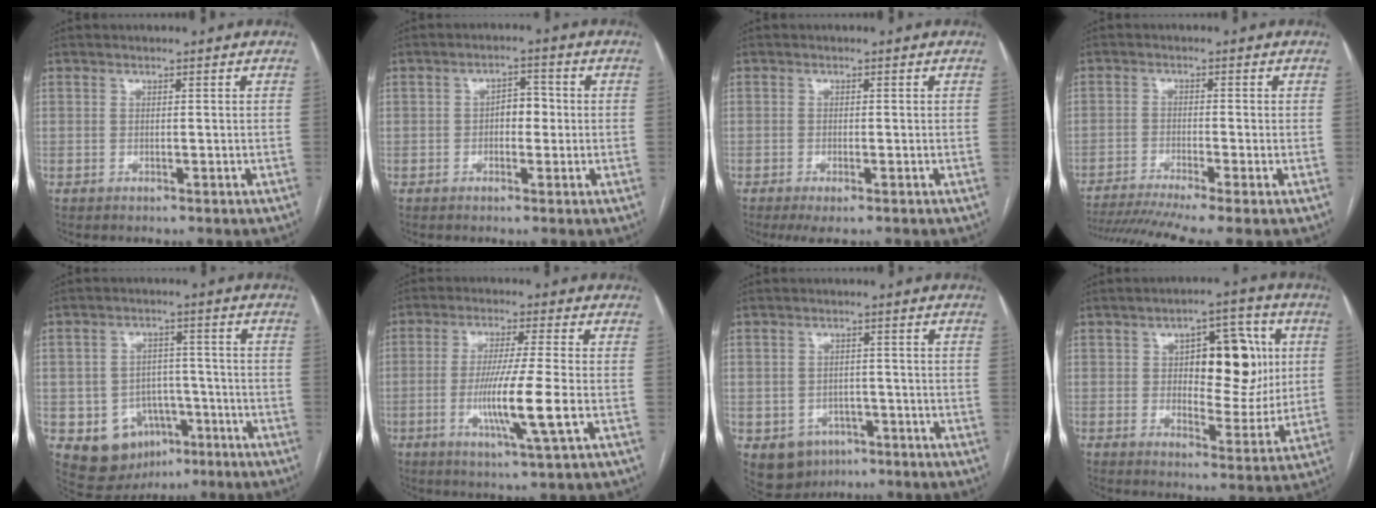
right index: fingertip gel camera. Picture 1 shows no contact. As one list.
[{"total": 3.2, "force": [-0.3, 1.9, 2.6], "torque": [-0.035, 0.013, -0.005]}, {"total": 2.6, "force": [-1.7, 0.5, 1.9], "torque": [-0.033, -0.006, -0.025]}, {"total": 11.9, "force": [-9.5, -0.5, 7.2], "torque": [-0.118, -0.021, -0.154]}, {"total": 9.2, "force": [-3.9, 7.8, 3.1], "torque": [-0.049, 0.026, -0.046]}, {"total": 10.1, "force": [-2.3, -0.7, 9.8], "torque": [-0.186, -0.021, -0.045]}, {"total": 7.5, "force": [-3.7, 6.3, 1.9], "torque": [-0.040, 0.009, -0.042]}, {"total": 13.0, "force": [2.9, 5.7, 11.4], "torque": [-0.147, 0.023, 0.050]}]